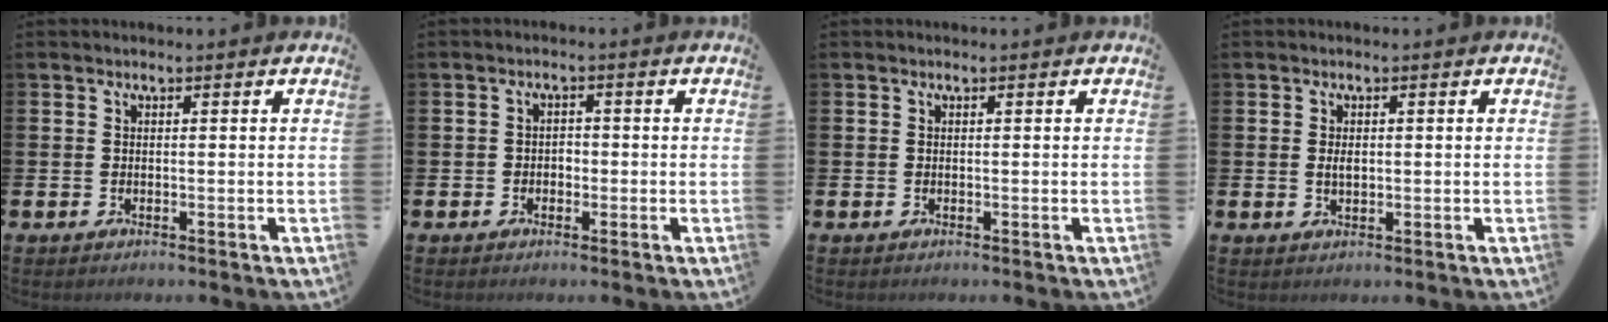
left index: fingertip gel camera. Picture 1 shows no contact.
{"total": 1.6, "force": [-0.7, 1.3, 0.5], "torque": [-0.010, 0.003, -0.017]}
{"total": 0.0}
{"total": 1.3, "force": [0.2, 0.8, 1.1], "torque": [-0.012, 0.001, 0.000]}